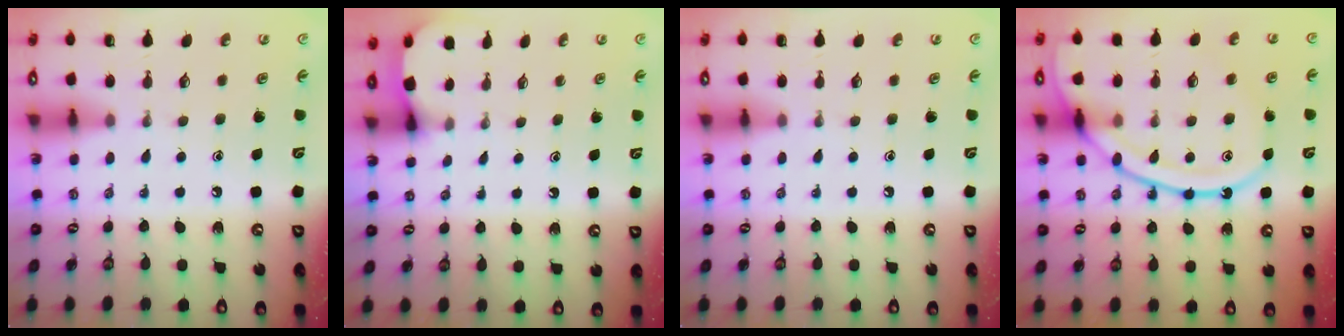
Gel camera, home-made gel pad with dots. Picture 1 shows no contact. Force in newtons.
{"total": 2.6, "press": 2.6, "slide": 0.4}
{"total": 0.0}
{"total": 16.8, "press": 16.8, "slide": 1.5}